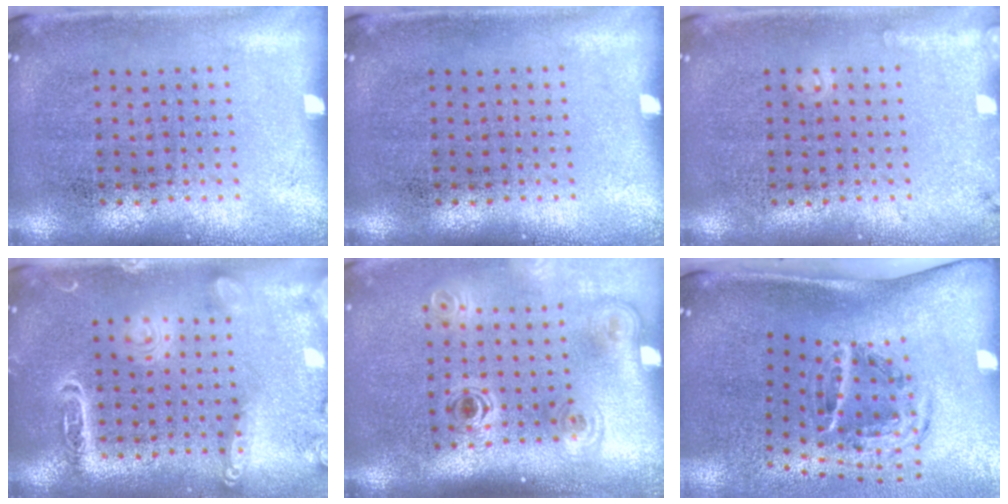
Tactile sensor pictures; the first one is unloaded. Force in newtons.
{"total": 0.0}
{"total": 0.9, "press": 0.9, "slide": 0.1}
{"total": 1.8, "press": 1.8, "slide": 0.1}
{"total": 2.0, "press": 1.4, "slide": 1.5}
{"total": 2.0, "press": 1.2, "slide": 1.6}